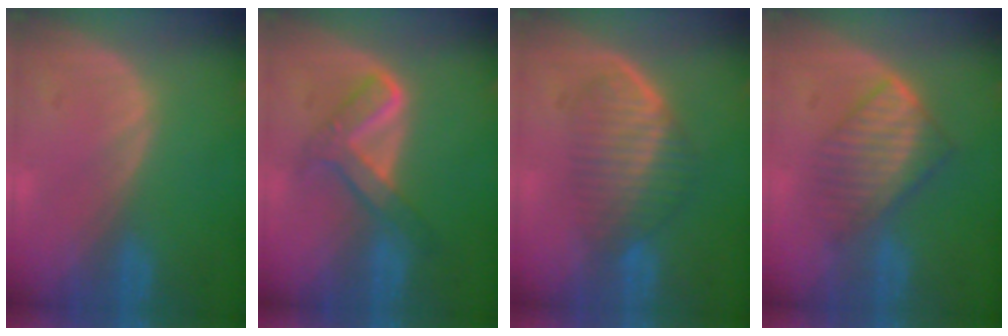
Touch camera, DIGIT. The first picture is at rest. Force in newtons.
{"total": 5.4, "press": 5.4, "slide": 0.1}
{"total": 6.0, "press": 5.7, "slide": 1.6}
{"total": 6.3, "press": 6.2, "slide": 1.5}